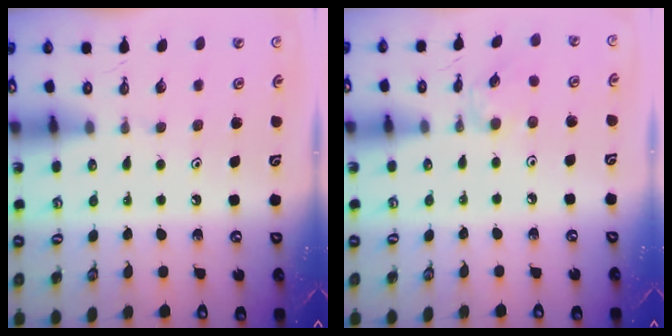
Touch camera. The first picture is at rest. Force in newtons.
{"total": 1.6, "press": 1.5, "slide": 0.3}